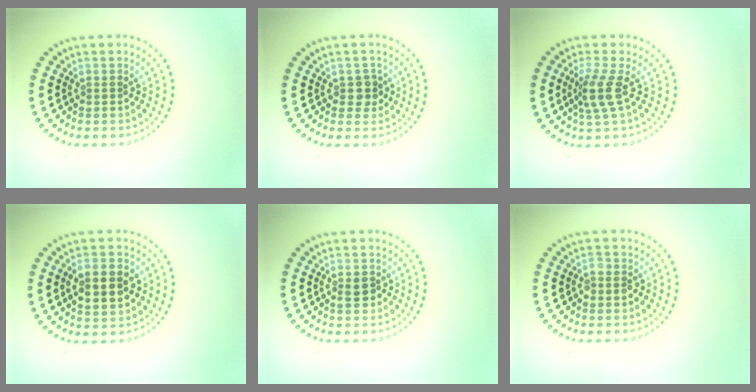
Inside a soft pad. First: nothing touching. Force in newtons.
{"total": 1.4, "press": 1.4, "slide": 0.4}
{"total": 2.7, "press": 2.0, "slide": 1.8}
{"total": 4.5, "press": 4.5, "slide": 0.1}
{"total": 1.5, "press": 1.5, "slide": 0.2}
{"total": 1.1, "press": 1.0, "slide": 0.3}